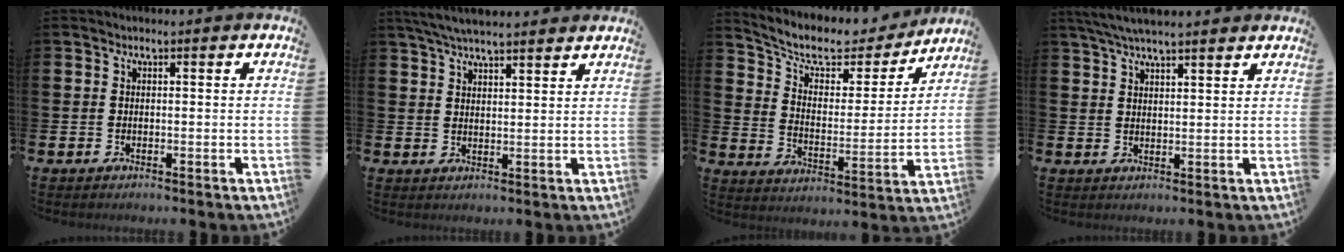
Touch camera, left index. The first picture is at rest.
{"total": 5.3, "force": [5.0, 0.6, 1.7], "torque": [-0.047, -0.010, 0.092]}
{"total": 8.0, "force": [6.8, 3.1, 2.8], "torque": [-0.082, -0.046, 0.113]}
{"total": 5.3, "force": [4.8, 0.7, 2.1], "torque": [-0.046, -0.011, 0.088]}